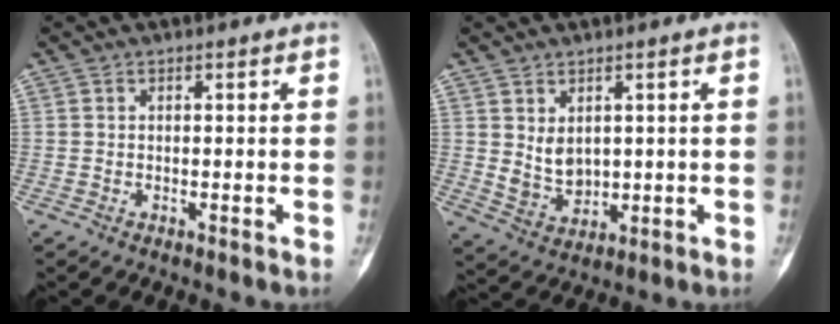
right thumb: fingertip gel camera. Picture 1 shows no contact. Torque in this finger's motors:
{"motor_torque": [0.10, 1.93, 0.50, -0.06, 0.14]}